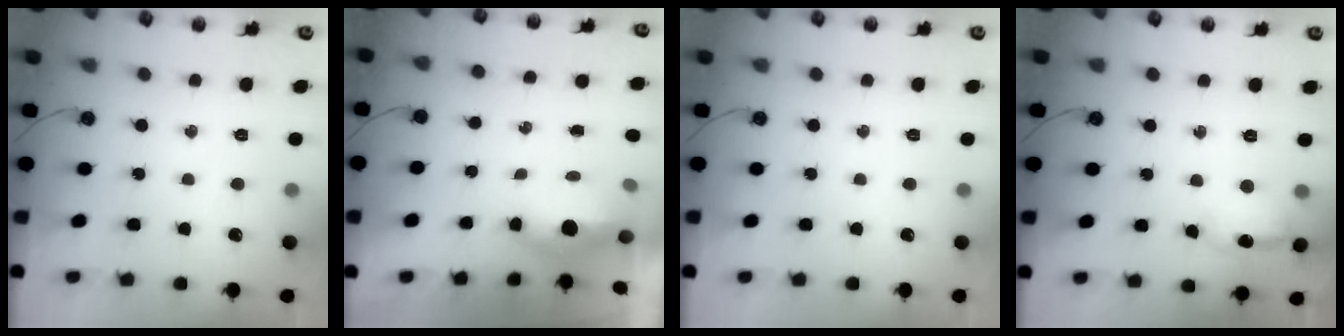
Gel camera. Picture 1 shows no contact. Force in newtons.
{"total": 6.2, "press": 5.1, "slide": 3.5}
{"total": 0.0}
{"total": 11.7, "press": 11.6, "slide": 1.0}